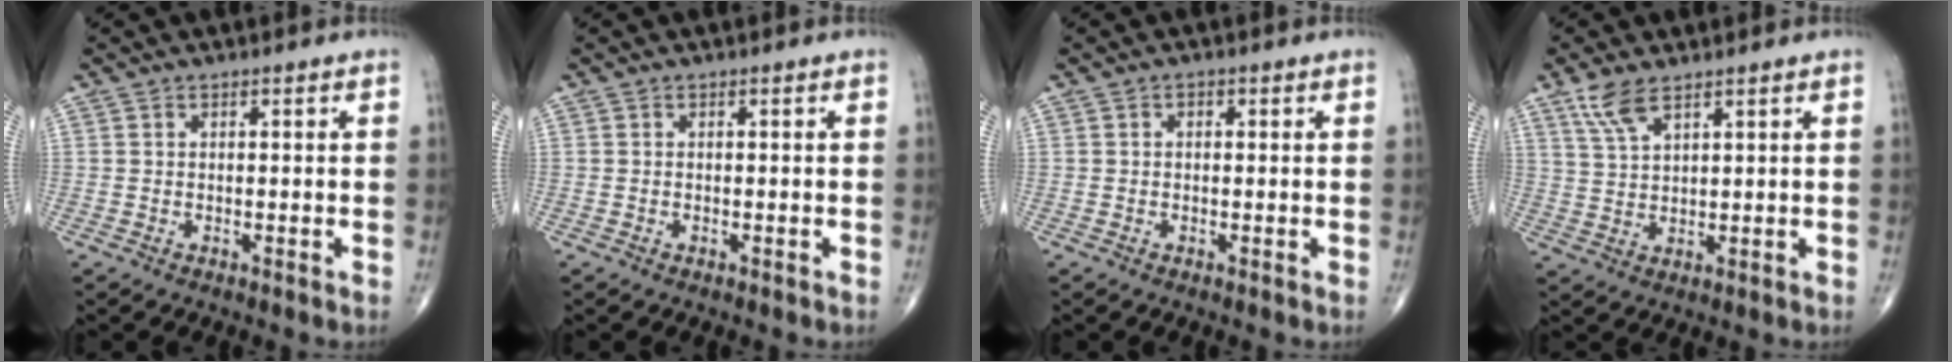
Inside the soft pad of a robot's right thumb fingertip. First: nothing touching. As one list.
[{"total": 0.0}, {"total": 0.9, "force": [0.2, 0.7, 0.6], "torque": [-0.002, 0.003, 0.001]}, {"total": 5.5, "force": [3.7, 2.0, 3.6], "torque": [-0.076, -0.008, 0.080]}]